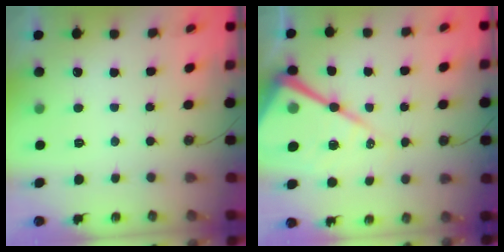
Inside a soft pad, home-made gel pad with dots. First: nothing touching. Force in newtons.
{"total": 22.5, "press": 22.4, "slide": 2.1}